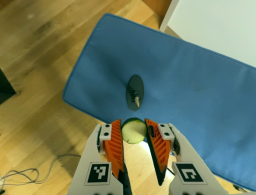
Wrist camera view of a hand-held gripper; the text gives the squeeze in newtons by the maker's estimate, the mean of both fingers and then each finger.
{"total": 9.5, "left": 9.7, "right": 9.3}